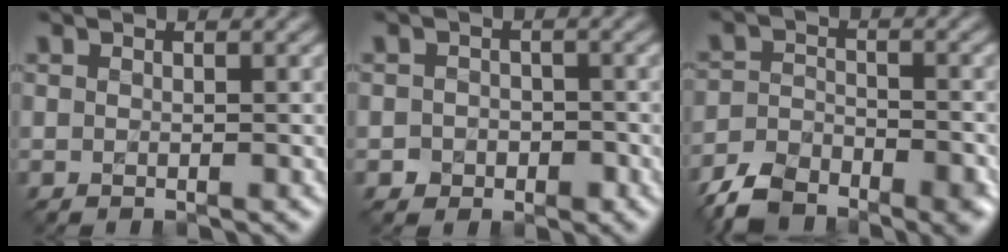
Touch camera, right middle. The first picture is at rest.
{"total": 2.0, "force": [-0.7, 1.8, 0.5], "torque": [0.013, 0.000, -0.020]}
{"total": 7.3, "force": [-5.8, 3.0, 3.1], "torque": [-0.051, -0.019, -0.103]}